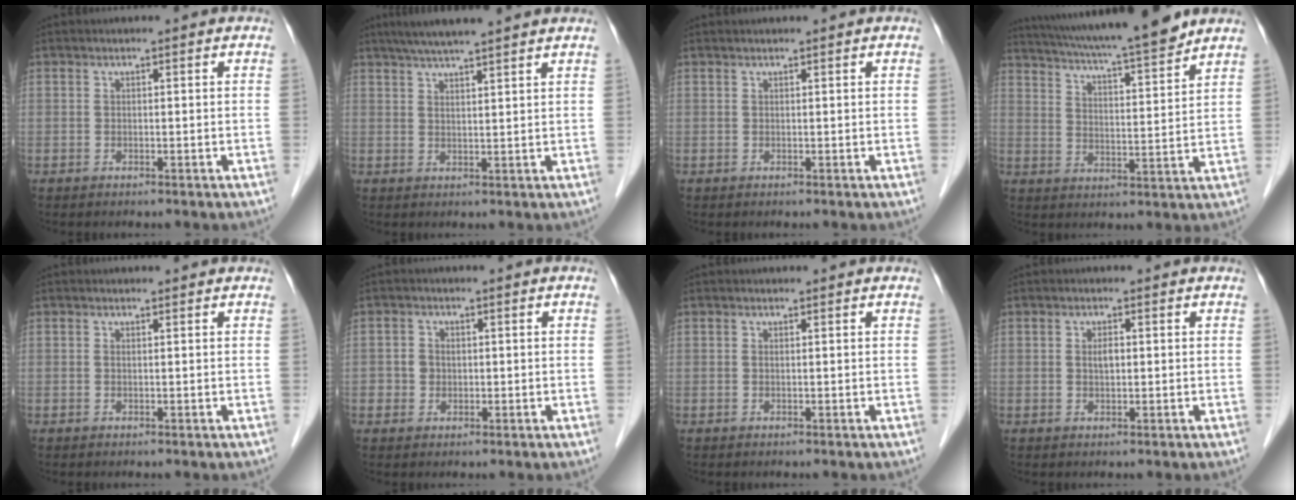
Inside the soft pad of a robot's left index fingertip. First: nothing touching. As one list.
[{"total": 8.9, "force": [7.4, -0.8, 4.9], "torque": [-0.076, 0.024, 0.104]}, {"total": 1.0, "force": [0.9, 0.0, 0.4], "torque": [-0.006, 0.017, 0.018]}, {"total": 16.5, "force": [14.5, 0.2, 7.7], "torque": [-0.134, 0.006, 0.219]}, {"total": 0.5, "force": [0.5, 0.1, 0.2], "torque": [-0.011, 0.004, 0.004]}, {"total": 2.4, "force": [-0.1, 2.3, 0.6], "torque": [-0.008, 0.005, 0.000]}, {"total": 0.0}, {"total": 1.4, "force": [0.2, 0.6, 1.2], "torque": [-0.024, 0.001, 0.004]}]